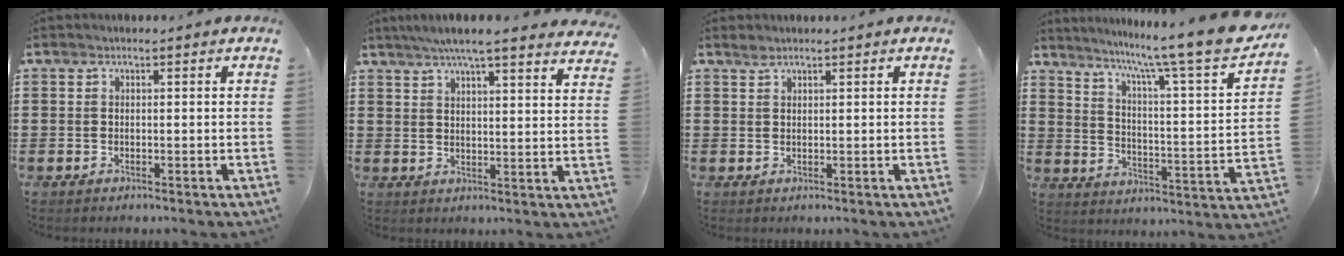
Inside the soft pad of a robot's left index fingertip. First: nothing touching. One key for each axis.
{"total": 6.3, "fx": 5.5, "fy": -0.1, "fz": 3.0, "tx": -0.074, "ty": -0.015, "tz": 0.098}
{"total": 1.1, "fx": 1.0, "fy": 0.3, "fz": 0.3, "tx": -0.009, "ty": 0.001, "tz": 0.019}
{"total": 10.2, "fx": 8.4, "fy": -0.7, "fz": 5.7, "tx": -0.115, "ty": -0.076, "tz": 0.126}